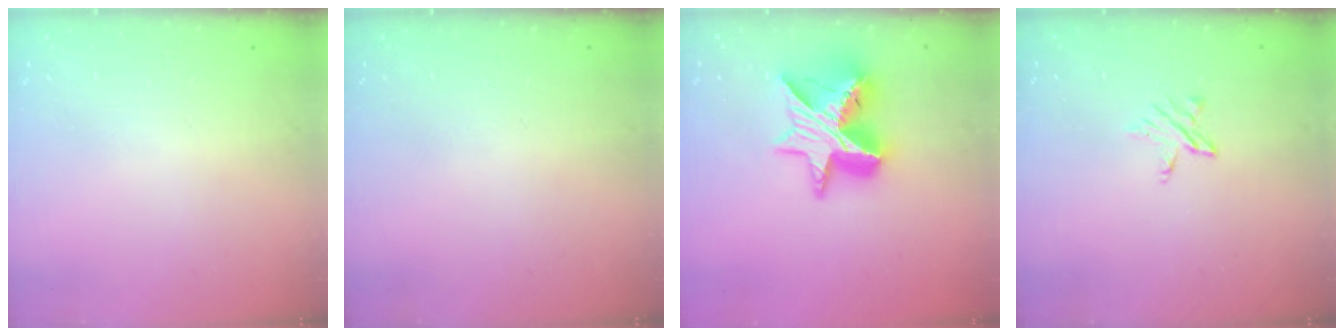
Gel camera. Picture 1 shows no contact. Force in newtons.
{"total": 0.0}
{"total": 15.3, "press": 15.2, "slide": 1.2}
{"total": 3.8, "press": 3.7, "slide": 0.4}